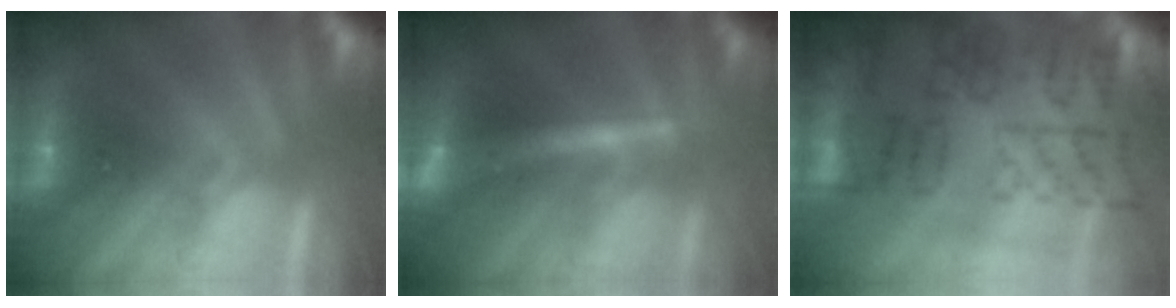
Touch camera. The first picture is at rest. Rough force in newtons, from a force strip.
{"total": 2.4}
{"total": 8.7}